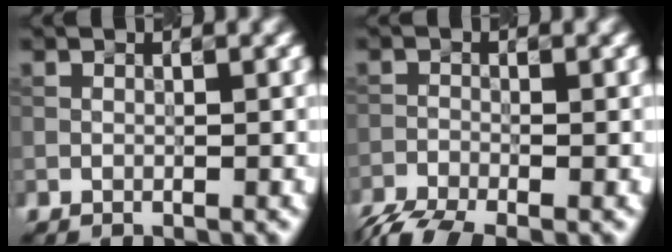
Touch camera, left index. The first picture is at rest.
{"total": 4.3, "force": [-3.4, 1.1, 2.3], "torque": [-0.046, -0.016, -0.076]}